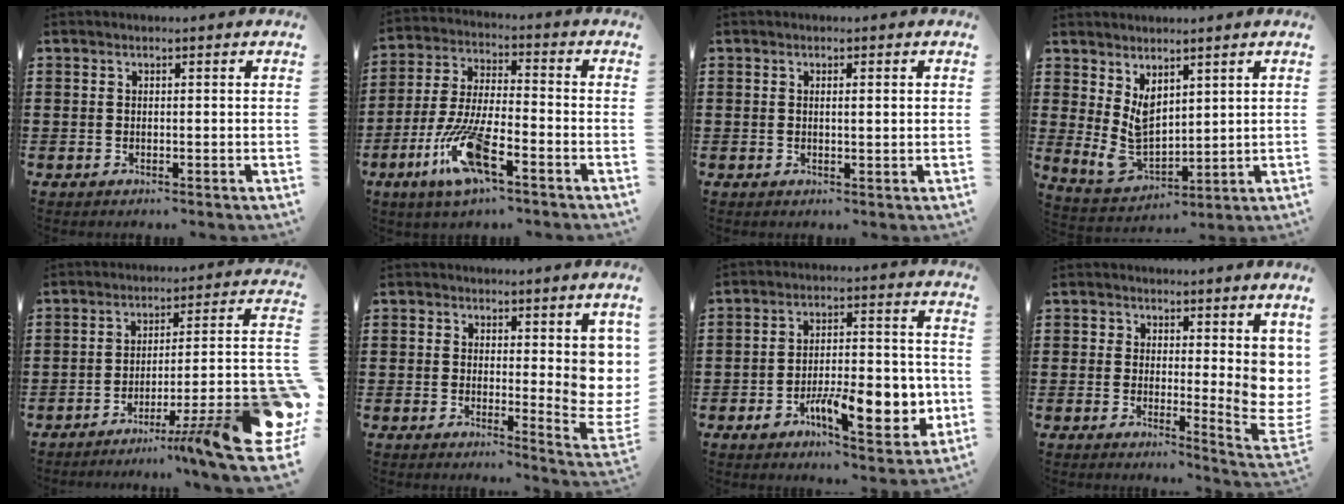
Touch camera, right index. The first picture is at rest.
{"total": 11.5, "force": [-6.0, 2.8, 9.4], "torque": [-0.211, -0.009, -0.117]}
{"total": 1.0, "force": [0.3, 0.0, 1.0], "torque": [-0.018, -0.001, 0.004]}
{"total": 5.5, "force": [2.3, 3.4, 3.7], "torque": [-0.095, -0.009, 0.043]}
{"total": 12.4, "force": [-5.6, 2.3, 10.8], "torque": [-0.137, 0.000, -0.089]}
{"total": 5.6, "force": [2.4, 2.8, 4.3], "torque": [-0.047, -0.024, 0.041]}
{"total": 12.2, "force": [-4.5, 5.1, 10.2], "torque": [-0.160, 0.004, -0.073]}
{"total": 5.9, "force": [2.5, 3.4, 4.1], "torque": [-0.046, -0.020, 0.047]}